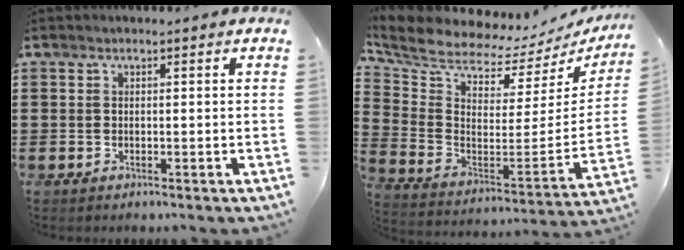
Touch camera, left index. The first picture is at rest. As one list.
[{"total": 5.3, "force": [5.0, 1.2, 1.3], "torque": [-0.062, -0.064, 0.082]}]